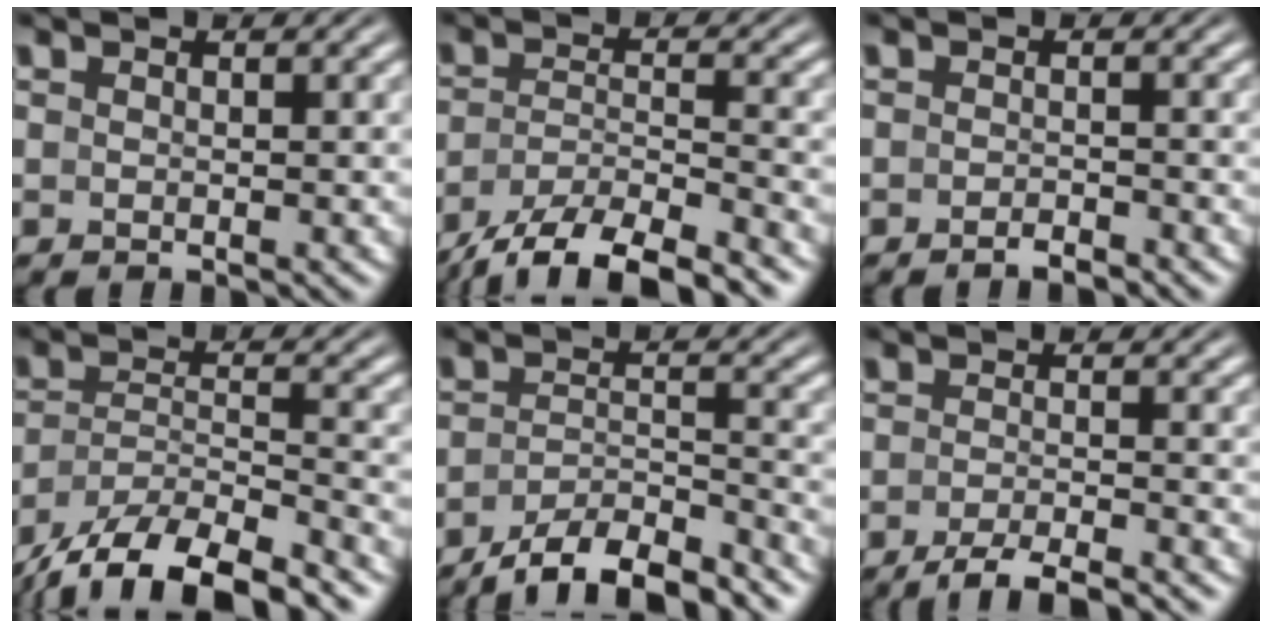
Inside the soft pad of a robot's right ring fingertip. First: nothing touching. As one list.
[{"total": 8.0, "force": [-6.1, 3.1, 4.1], "torque": [-0.069, -0.022, -0.086]}, {"total": 1.7, "force": [-1.7, -0.2, 0.2], "torque": [-0.004, -0.004, -0.027]}, {"total": 9.5, "force": [-6.9, 4.7, 4.5], "torque": [-0.081, -0.024, -0.103]}, {"total": 7.5, "force": [-6.6, 2.5, 2.7], "torque": [-0.043, -0.020, -0.099]}, {"total": 3.9, "force": [-3.5, 0.5, 1.7], "torque": [-0.029, -0.009, -0.054]}]